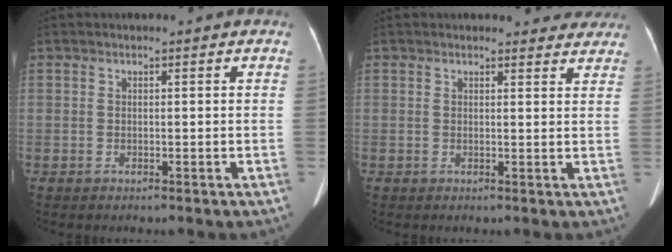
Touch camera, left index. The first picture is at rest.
{"total": 6.8, "force": [6.4, 1.9, 1.4], "torque": [0.005, -0.004, 0.052]}